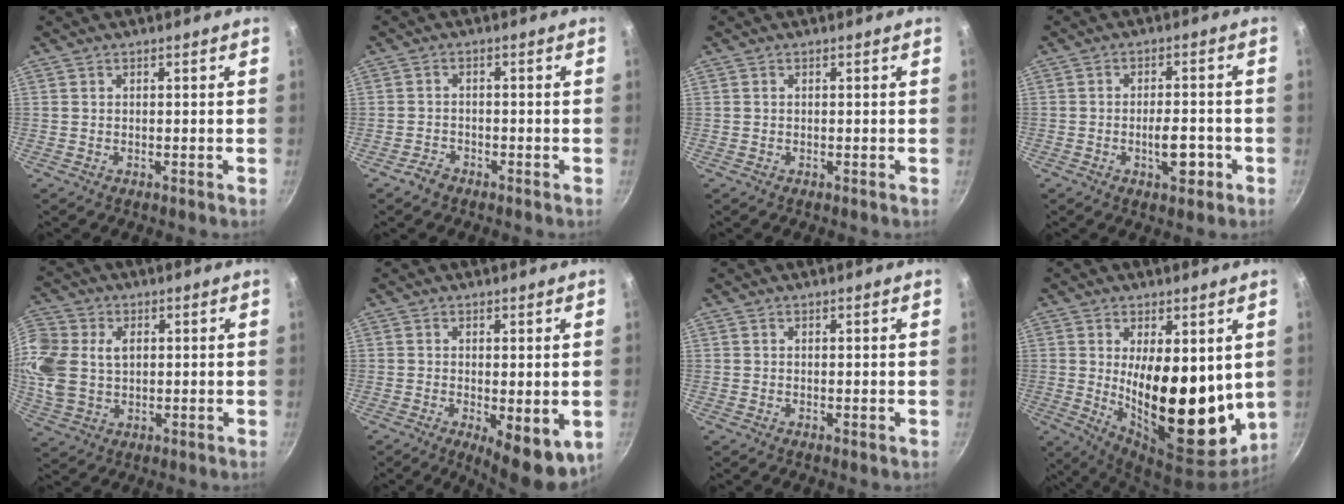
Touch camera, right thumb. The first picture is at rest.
{"total": 2.4, "force": [-2.0, 1.3, 0.6], "torque": [-0.008, 0.021, -0.033]}
{"total": 0.0}
{"total": 5.8, "force": [-2.3, 2.7, 4.6], "torque": [-0.049, 0.013, -0.034]}
{"total": 13.0, "force": [2.1, 9.8, 8.3], "torque": [-0.189, 0.003, 0.037]}
{"total": 8.7, "force": [-1.9, 3.2, 7.9], "torque": [-0.089, -0.011, -0.015]}
{"total": 0.0}
{"total": 19.2, "force": [1.5, 9.0, 16.8], "torque": [-0.225, -0.046, 0.038]}